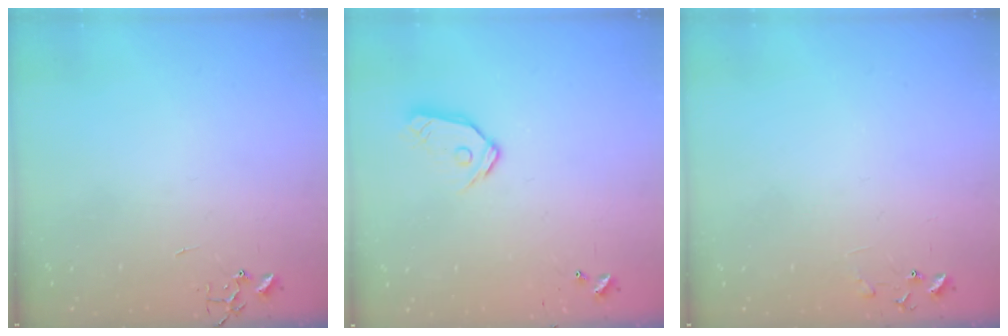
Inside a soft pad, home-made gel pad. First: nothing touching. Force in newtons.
{"total": 9.8, "press": 9.8, "slide": 0.9}
{"total": 6.4, "press": 6.4, "slide": 0.4}